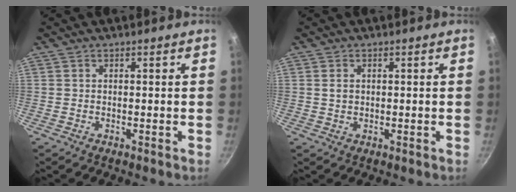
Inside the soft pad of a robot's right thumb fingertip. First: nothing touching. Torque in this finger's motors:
{"motor_torque": [-0.36, -0.02, 0.39, 0.13, -0.05]}